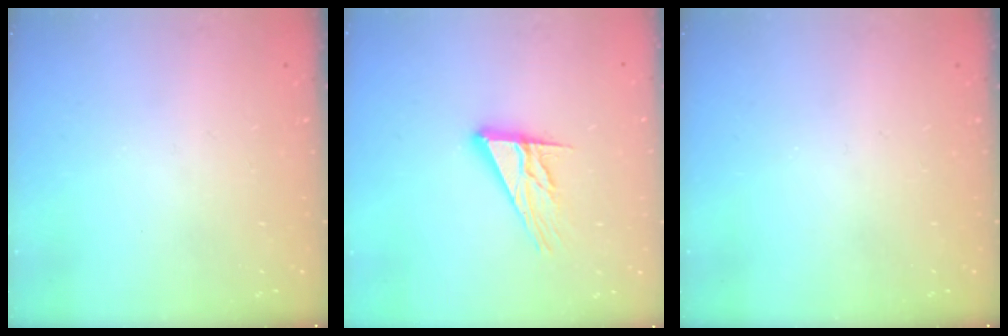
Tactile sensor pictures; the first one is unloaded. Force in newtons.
{"total": 12.0, "press": 11.9, "slide": 0.7}
{"total": 0.0}